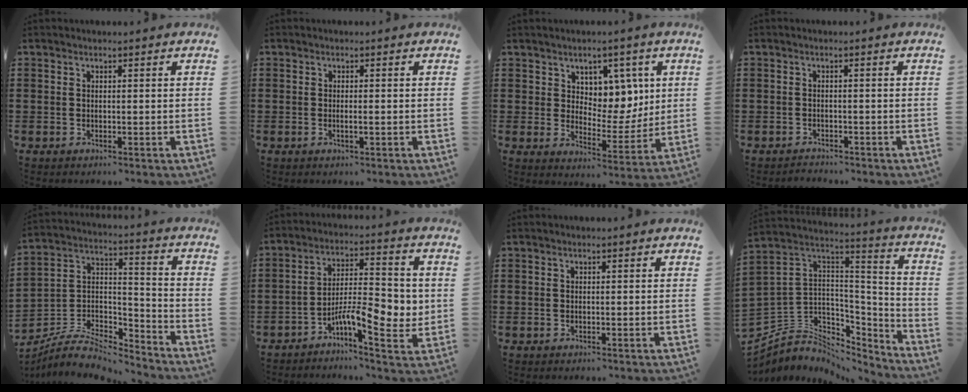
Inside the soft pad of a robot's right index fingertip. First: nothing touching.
{"total": 1.0, "force": [-0.3, 0.1, 1.0], "torque": [-0.018, -0.004, -0.005]}
{"total": 6.7, "force": [4.1, 5.1, 1.6], "torque": [-0.042, -0.020, 0.073]}
{"total": 1.3, "force": [-1.2, 0.3, -0.1], "torque": [-0.002, 0.003, -0.029]}
{"total": 7.3, "force": [-6.3, 2.5, 2.7], "torque": [-0.064, 0.006, -0.125]}
{"total": 8.9, "force": [-2.6, 3.6, 7.7], "torque": [-0.120, -0.002, -0.046]}
{"total": 0.0}
{"total": 5.7, "force": [-2.2, 5.2, 0.7], "torque": [-0.045, -0.018, -0.039]}